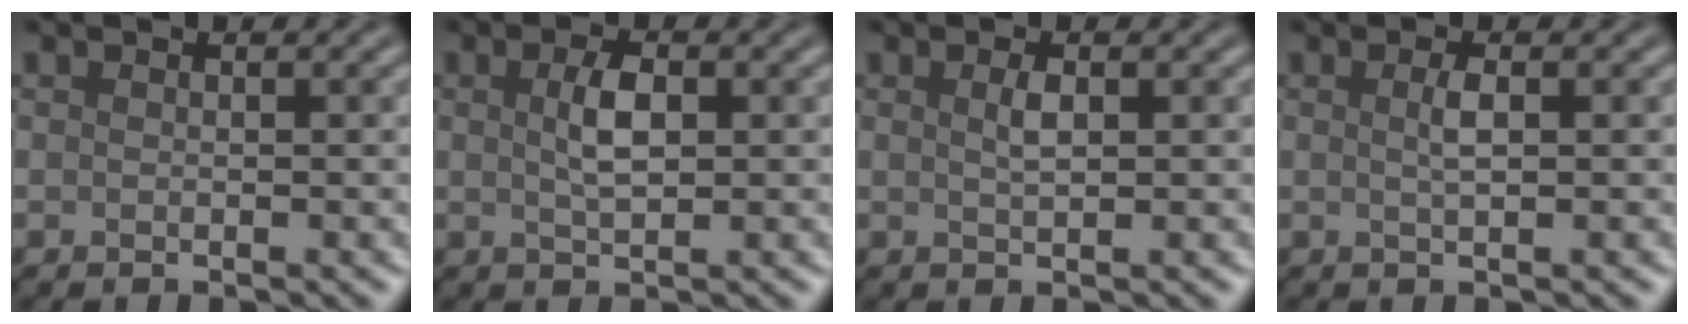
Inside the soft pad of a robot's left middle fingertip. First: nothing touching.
{"total": 2.7, "force": [0.6, 1.1, 2.4], "torque": [-0.051, 0.002, 0.011]}
{"total": 1.3, "force": [0.4, 0.4, 1.2], "torque": [-0.024, 0.001, 0.009]}
{"total": 1.4, "force": [0.3, 0.3, 1.3], "torque": [-0.026, 0.003, 0.004]}